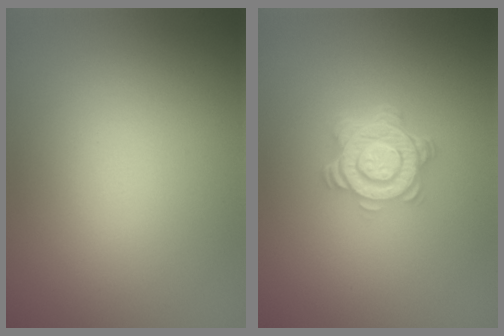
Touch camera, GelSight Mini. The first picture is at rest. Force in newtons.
{"total": 4.8, "press": 3.7, "slide": 3.0}